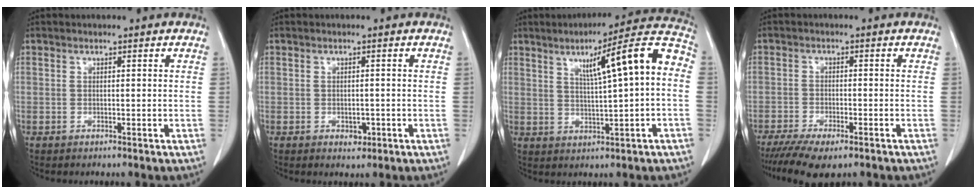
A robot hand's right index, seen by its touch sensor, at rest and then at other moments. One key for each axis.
{"total": 1.8, "fx": -0.7, "fy": 1.2, "fz": 1.2, "tx": -0.016, "ty": 0.001, "tz": -0.003}
{"total": 12.8, "fx": 2.1, "fy": 0.8, "fz": 12.6, "tx": -0.177, "ty": 0.031, "tz": 0.029}
{"total": 8.9, "fx": -6.7, "fy": 2.6, "fz": 5.3, "tx": -0.079, "ty": -0.015, "tz": -0.102}